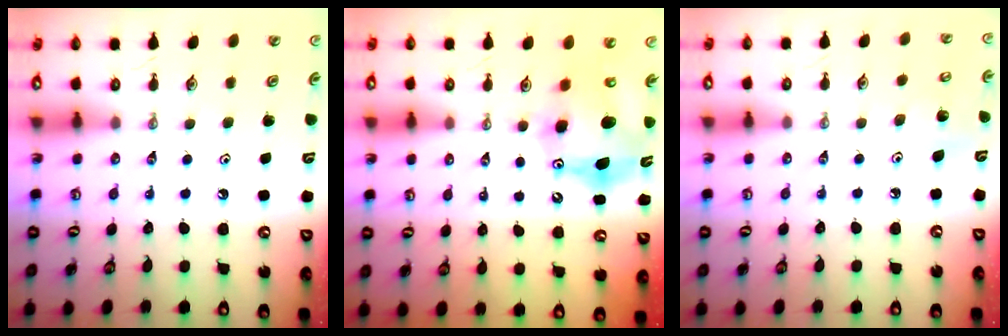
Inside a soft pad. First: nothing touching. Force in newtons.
{"total": 12.0, "press": 11.6, "slide": 2.8}
{"total": 4.1, "press": 4.1, "slide": 0.4}